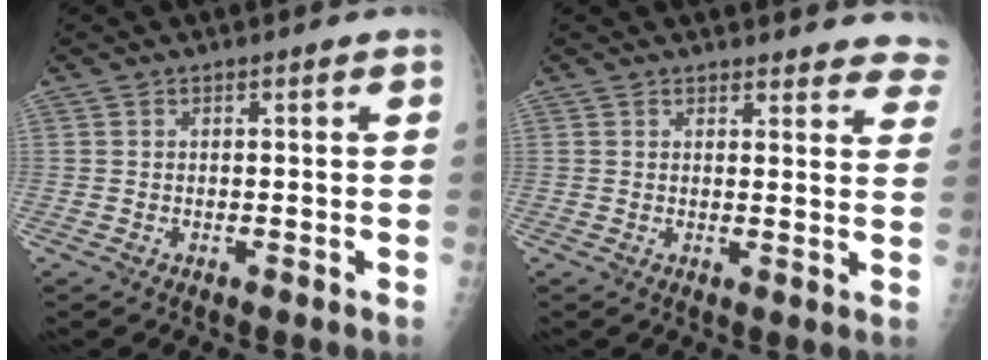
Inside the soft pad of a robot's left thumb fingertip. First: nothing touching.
{"total": 10.5, "force": [10.0, 2.7, 1.9], "torque": [0.027, -0.056, 0.083]}